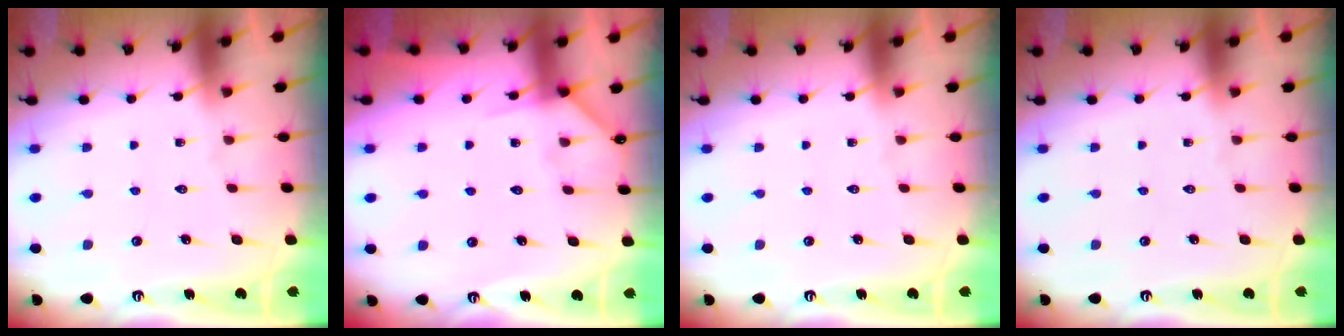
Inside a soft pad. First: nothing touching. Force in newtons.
{"total": 4.9, "press": 4.8, "slide": 0.7}
{"total": 0.0}
{"total": 0.0}